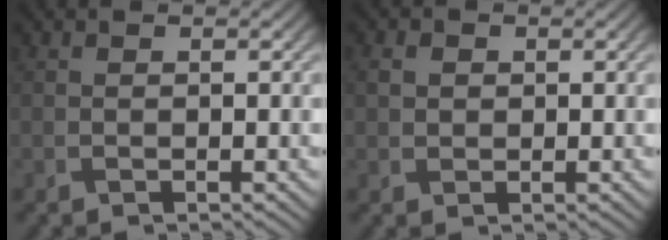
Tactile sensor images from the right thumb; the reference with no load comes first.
{"total": 1.9, "force": [0.5, 1.6, 0.9], "torque": [-0.026, 0.000, 0.008]}